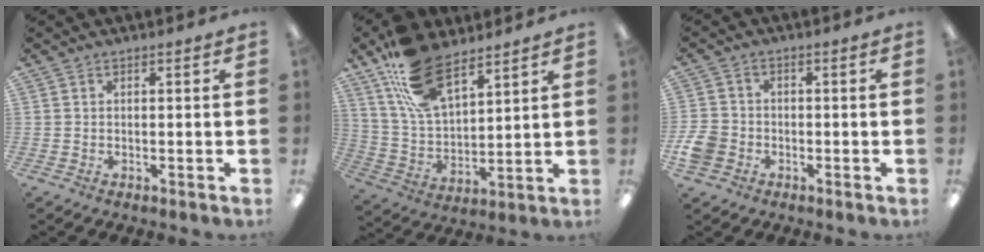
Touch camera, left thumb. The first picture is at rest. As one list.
[{"total": 16.6, "force": [11.1, 8.0, 9.5], "torque": [-0.187, -0.041, 0.205]}, {"total": 5.6, "force": [-2.1, 4.5, 2.6], "torque": [-0.059, 0.011, -0.038]}]